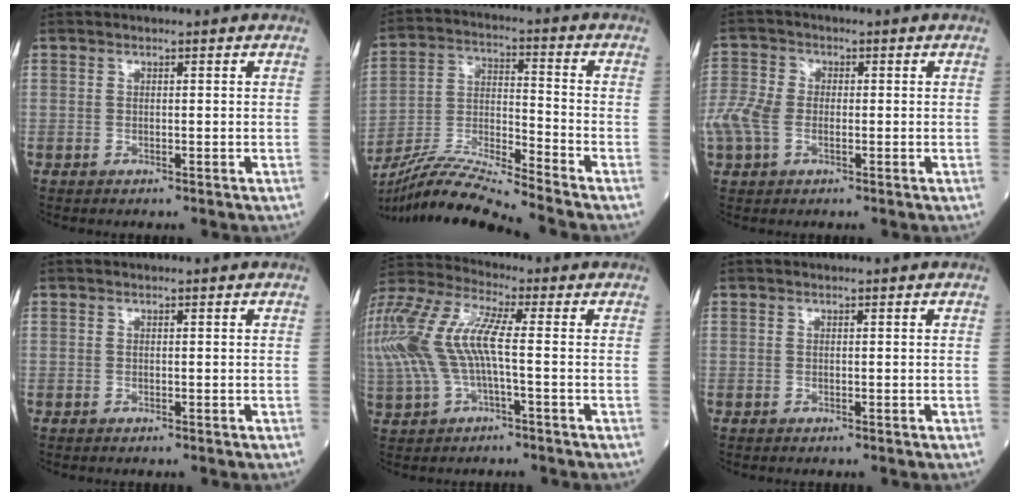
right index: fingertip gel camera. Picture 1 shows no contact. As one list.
[{"total": 11.3, "force": [-10.5, -1.9, 3.7], "torque": [-0.072, -0.006, -0.198]}, {"total": 6.4, "force": [-1.6, 3.8, 4.9], "torque": [-0.141, 0.011, -0.035]}, {"total": 0.0}, {"total": 15.8, "force": [-0.1, 4.8, 15.1], "torque": [-0.357, 0.025, -0.005]}, {"total": 0.0}]